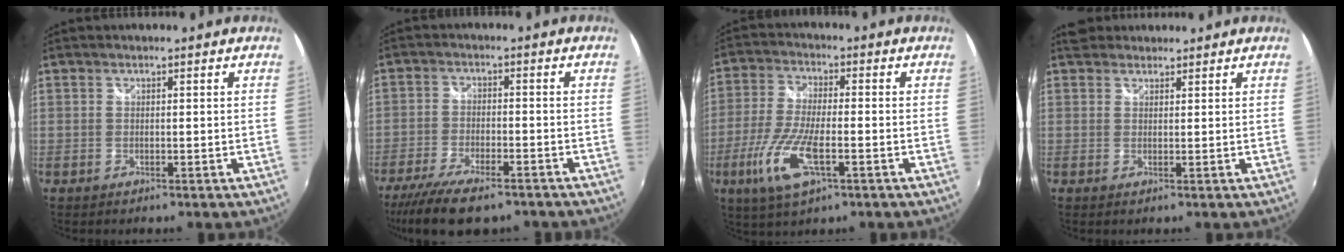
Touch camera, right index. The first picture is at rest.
{"total": 13.2, "force": [-10.0, 4.1, 7.6], "torque": [-0.171, -0.036, -0.171]}
{"total": 11.6, "force": [-4.7, 3.6, 10.0], "torque": [-0.219, -0.016, -0.091]}
{"total": 3.1, "force": [2.4, 1.8, 0.6], "torque": [-0.009, 0.013, 0.038]}